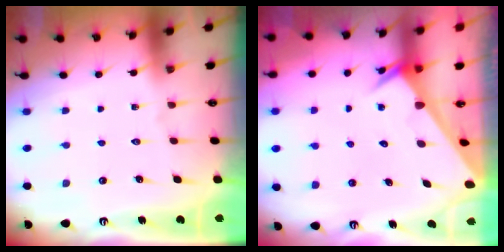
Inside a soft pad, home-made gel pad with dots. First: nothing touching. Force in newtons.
{"total": 2.5, "press": 2.5, "slide": 0.1}